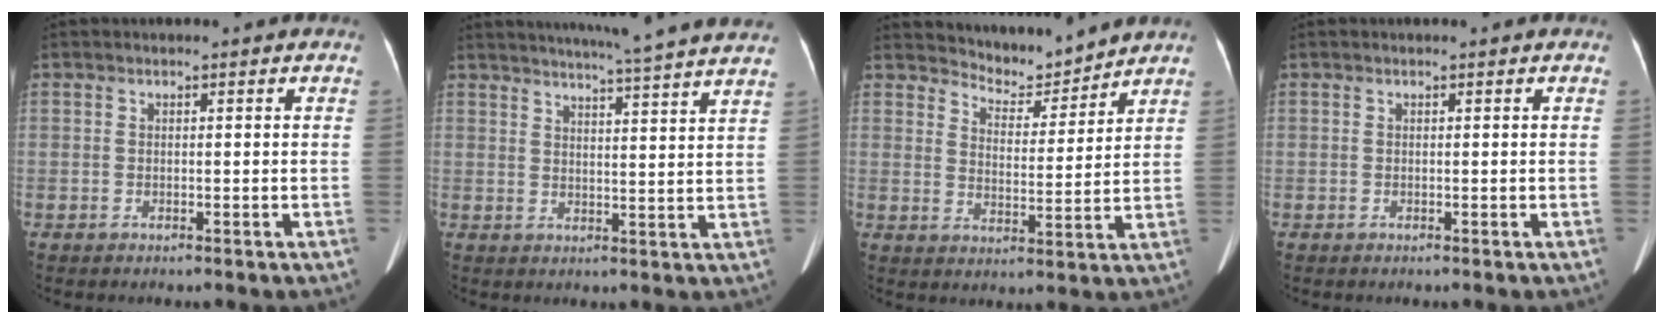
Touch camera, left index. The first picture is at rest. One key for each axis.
{"total": 18.3, "fx": 16.7, "fy": -1.4, "fz": 7.5, "tx": -0.126, "ty": -0.029, "tz": 0.206}
{"total": 6.7, "fx": 6.7, "fy": 0.8, "fz": -0.3, "tx": -0.004, "ty": -0.006, "tz": 0.108}
{"total": 0.0}